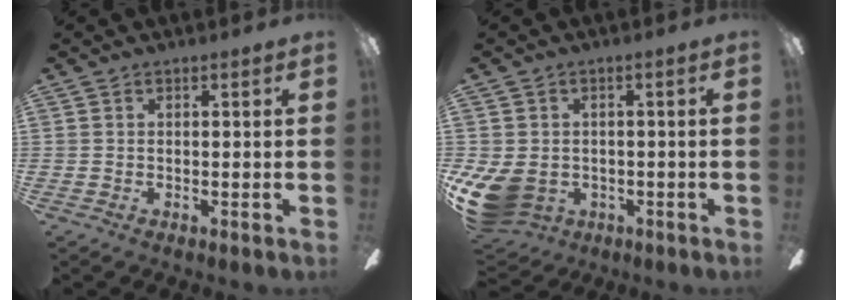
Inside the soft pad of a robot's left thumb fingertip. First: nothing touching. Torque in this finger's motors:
{"motor_torque": [0.23, 2.04, 0.62, -0.58, 0.12]}